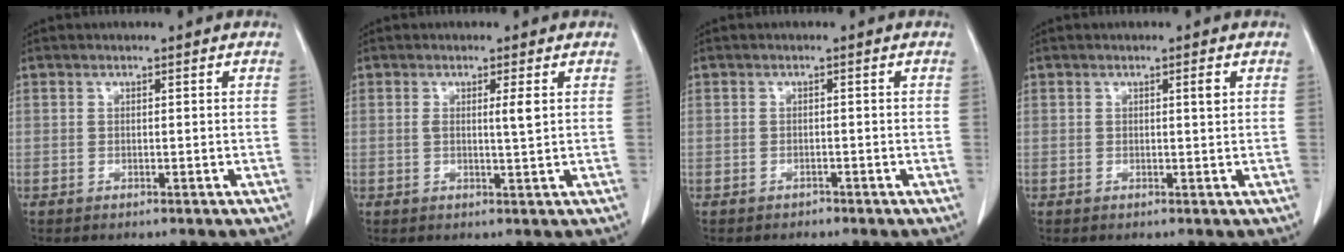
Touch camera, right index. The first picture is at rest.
{"total": 2.2, "force": [0.5, -0.3, 2.1], "torque": [-0.037, -0.002, 0.007]}
{"total": 0.8, "force": [-0.7, 0.4, 0.0], "torque": [-0.005, 0.000, -0.013]}
{"total": 1.1, "force": [0.4, 0.0, 1.0], "torque": [-0.018, 0.000, 0.006]}